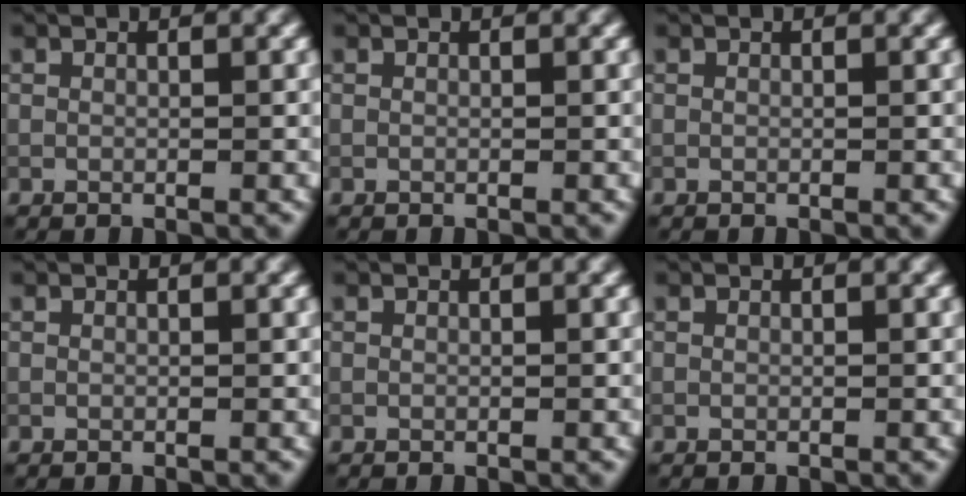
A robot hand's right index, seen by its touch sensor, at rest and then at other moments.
{"total": 0.0}
{"total": 0.0}
{"total": 0.0}
{"total": 0.0}
{"total": 0.0}